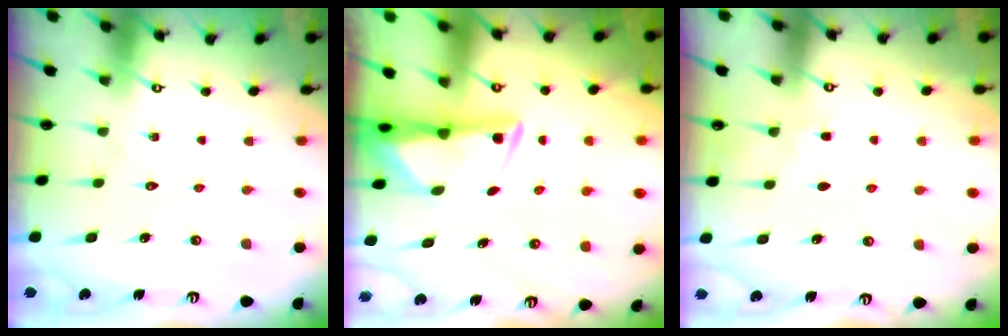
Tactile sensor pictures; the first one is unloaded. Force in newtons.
{"total": 2.9, "press": 2.8, "slide": 0.5}
{"total": 2.9, "press": 2.8, "slide": 0.5}